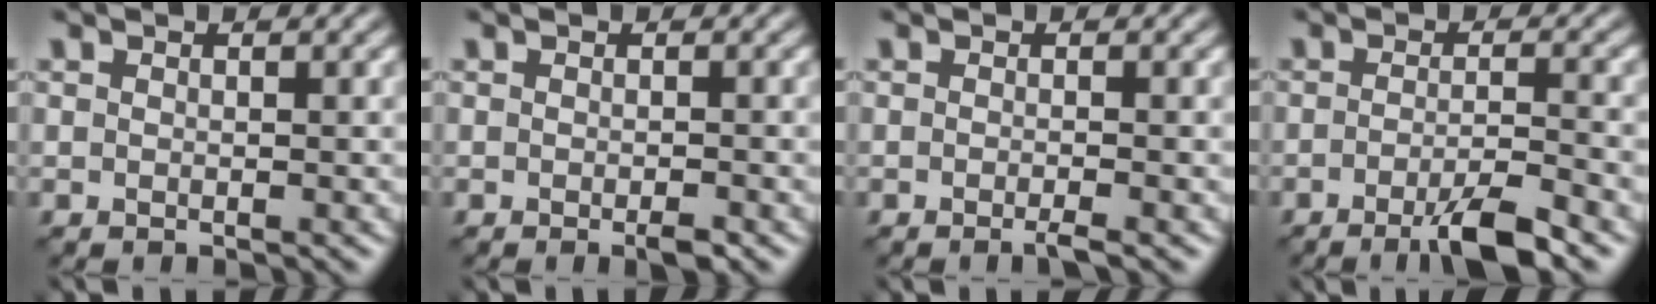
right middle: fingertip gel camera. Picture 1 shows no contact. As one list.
[{"total": 1.3, "force": [-0.7, 0.2, 1.1], "torque": [-0.016, -0.004, -0.012]}, {"total": 1.2, "force": [-0.7, 0.1, 1.0], "torque": [-0.015, -0.003, -0.017]}, {"total": 4.7, "force": [-2.5, 0.8, 3.9], "torque": [-0.063, -0.002, -0.051]}]